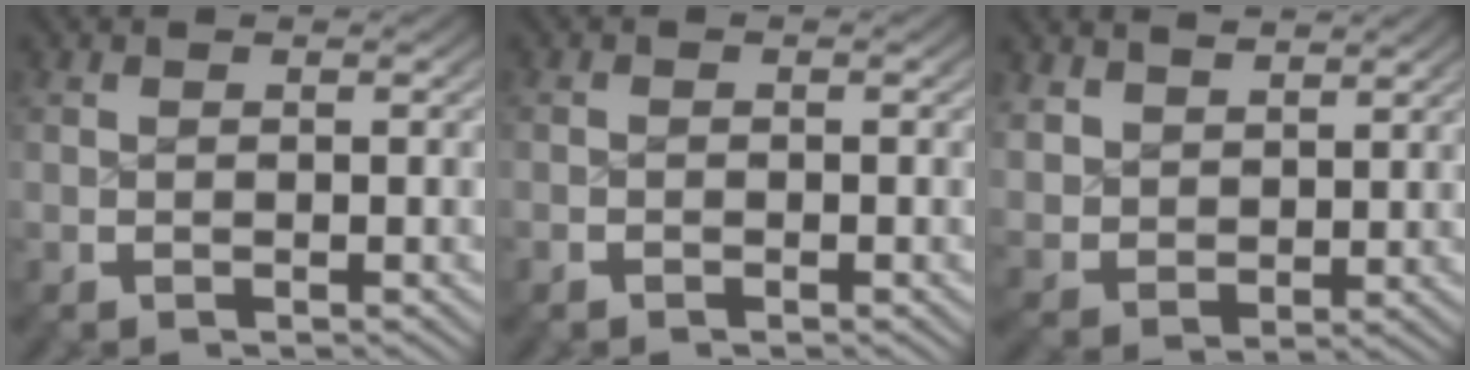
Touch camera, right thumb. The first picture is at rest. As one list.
[{"total": 0.6, "force": [-0.6, 0.2, 0.0], "torque": [0.002, -0.002, -0.014]}, {"total": 3.5, "force": [2.3, 2.3, 1.3], "torque": [-0.035, -0.014, 0.057]}]